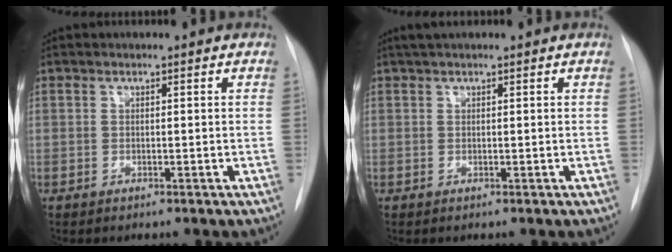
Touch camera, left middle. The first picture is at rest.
{"total": 2.0, "force": [1.6, 0.3, 1.1], "torque": [-0.021, 0.024, 0.028]}